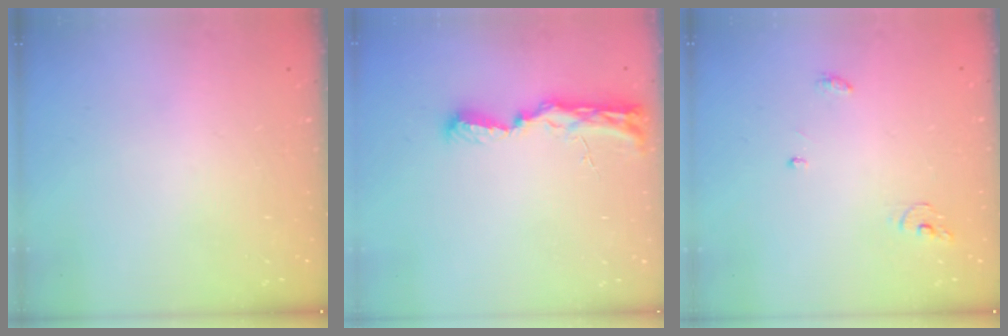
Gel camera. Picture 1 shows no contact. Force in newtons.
{"total": 10.5, "press": 9.6, "slide": 4.3}
{"total": 3.9, "press": 3.9, "slide": 0.2}